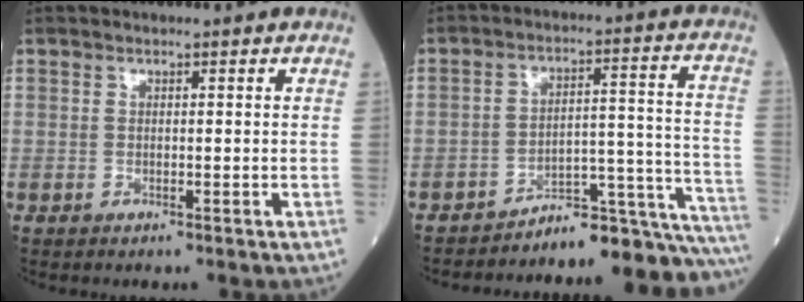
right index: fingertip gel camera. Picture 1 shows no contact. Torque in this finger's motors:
{"motor_torque": [-0.09, -0.91, 0.16, 0.01]}